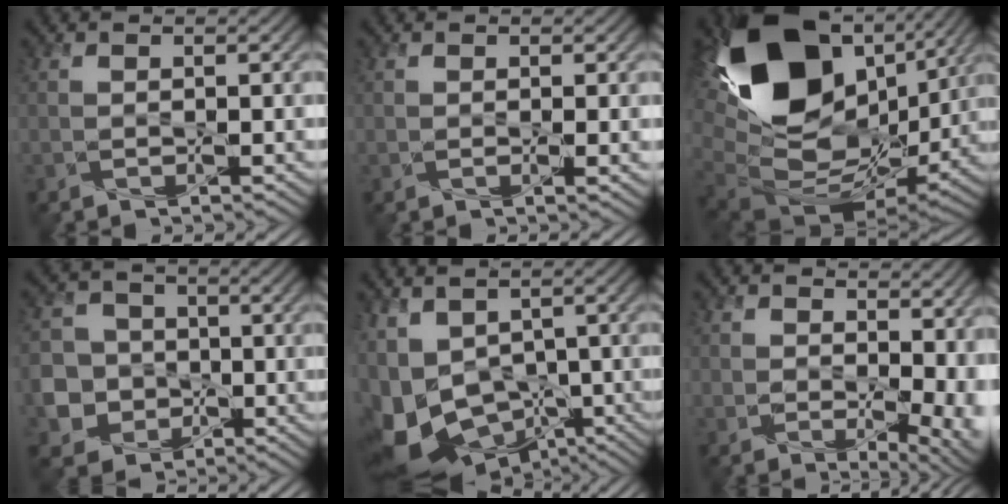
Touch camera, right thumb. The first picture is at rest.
{"total": 1.2, "force": [0.3, 0.5, 1.1], "torque": [-0.021, -0.001, 0.005]}
{"total": 20.6, "force": [5.6, 14.1, 14.0], "torque": [-0.311, -0.028, 0.129]}
{"total": 6.1, "force": [-1.7, 5.8, 1.1], "torque": [-0.035, -0.011, -0.059]}
{"total": 11.8, "force": [-3.0, 7.8, 8.4], "torque": [-0.175, -0.023, -0.033]}
{"total": 10.1, "force": [1.6, 6.4, 7.6], "torque": [-0.092, -0.025, 0.057]}